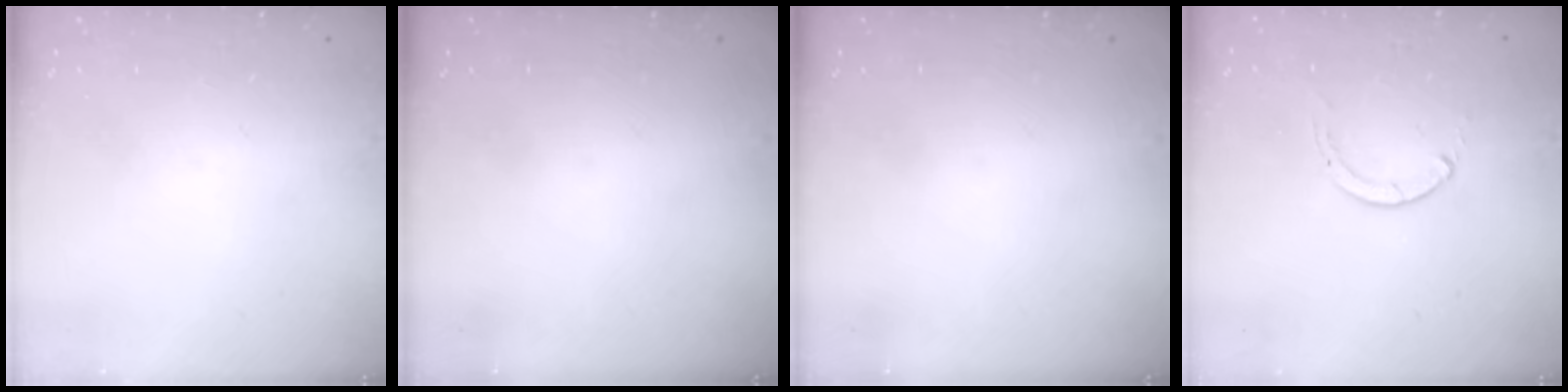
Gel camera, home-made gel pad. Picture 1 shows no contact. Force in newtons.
{"total": 0.0}
{"total": 0.0}
{"total": 0.0}